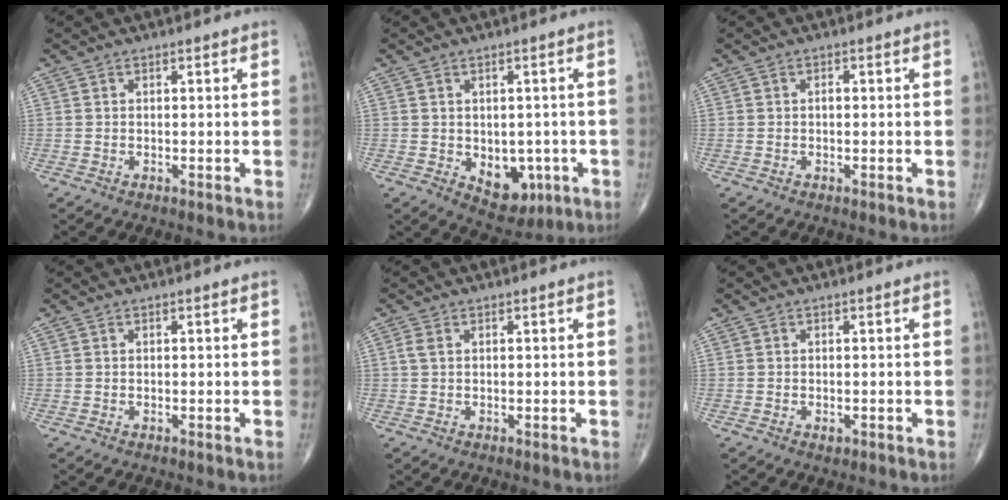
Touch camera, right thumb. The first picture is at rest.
{"total": 7.8, "force": [-1.9, 5.4, 5.3], "torque": [-0.033, 0.003, -0.011]}
{"total": 0.8, "force": [-0.1, 0.5, 0.6], "torque": [-0.008, 0.002, -0.003]}
{"total": 0.0}
{"total": 1.4, "force": [0.4, 0.9, 1.1], "torque": [-0.030, 0.008, 0.010]}
{"total": 0.8, "force": [-0.3, 0.5, 0.5], "torque": [-0.006, -0.001, -0.003]}